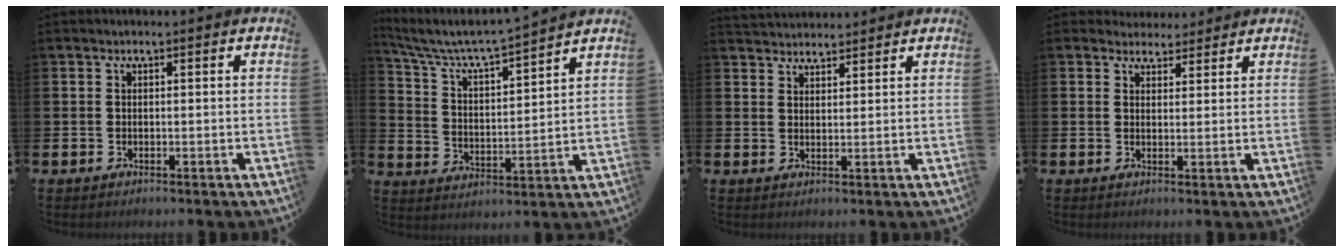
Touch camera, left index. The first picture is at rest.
{"total": 6.0, "force": [5.7, 0.1, 1.8], "torque": [-0.065, -0.047, 0.091]}
{"total": 3.0, "force": [2.9, 0.7, -0.1], "torque": [-0.002, -0.011, 0.053]}
{"total": 3.2, "force": [2.9, 1.3, -0.3], "torque": [0.008, -0.016, 0.052]}